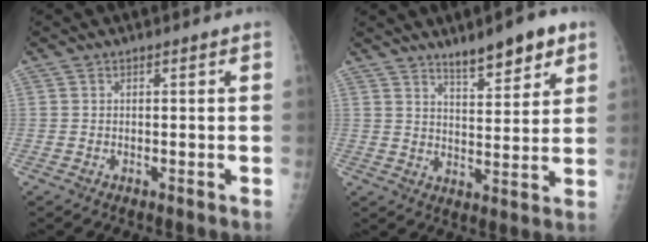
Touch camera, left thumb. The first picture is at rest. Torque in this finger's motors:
{"motor_torque": [0.66, -0.61, 0.70, -0.53, 0.07]}